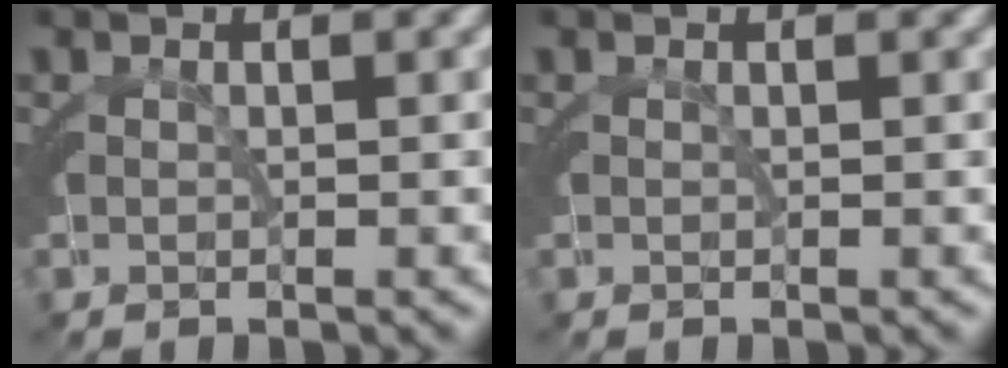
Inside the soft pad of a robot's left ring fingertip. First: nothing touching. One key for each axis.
{"total": 0.0}